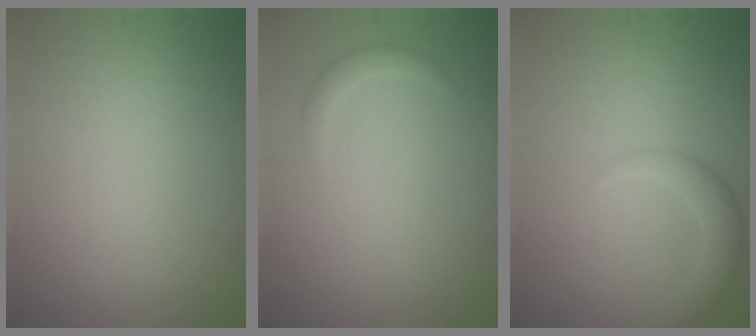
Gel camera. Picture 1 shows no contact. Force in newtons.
{"total": 1.2, "press": 1.2, "slide": 0.1}
{"total": 2.7, "press": 2.7, "slide": 0.2}